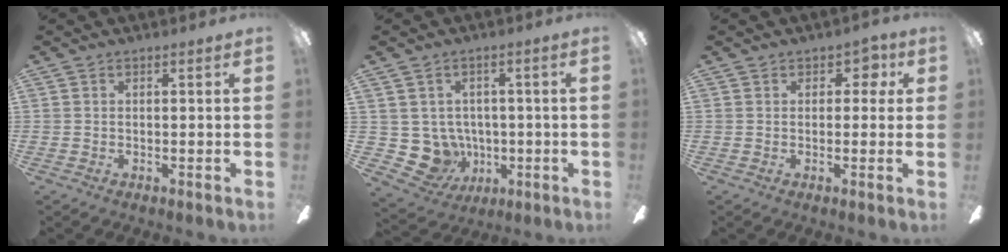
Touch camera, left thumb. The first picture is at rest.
{"total": 7.9, "force": [0.2, 7.7, 1.9], "torque": [-0.077, -0.006, 0.015]}
{"total": 3.6, "force": [1.3, 2.7, 2.0], "torque": [-0.020, 0.004, 0.019]}